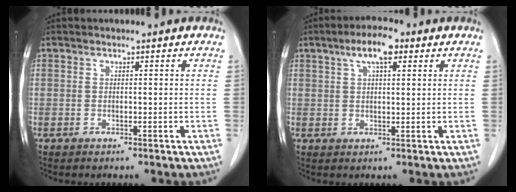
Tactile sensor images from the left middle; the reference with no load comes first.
{"total": 5.7, "force": [3.0, 1.6, 4.5], "torque": [-0.085, 0.014, 0.049]}